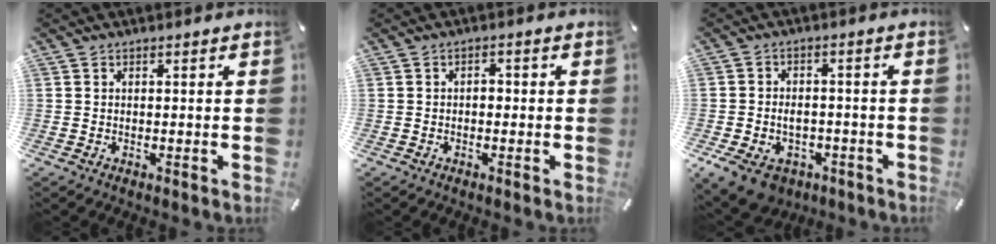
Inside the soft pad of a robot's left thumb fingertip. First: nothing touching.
{"total": 1.6, "force": [-0.6, 1.1, 1.0], "torque": [-0.020, 0.009, -0.016]}
{"total": 7.9, "force": [-2.6, 6.5, 3.6], "torque": [-0.069, 0.025, -0.041]}